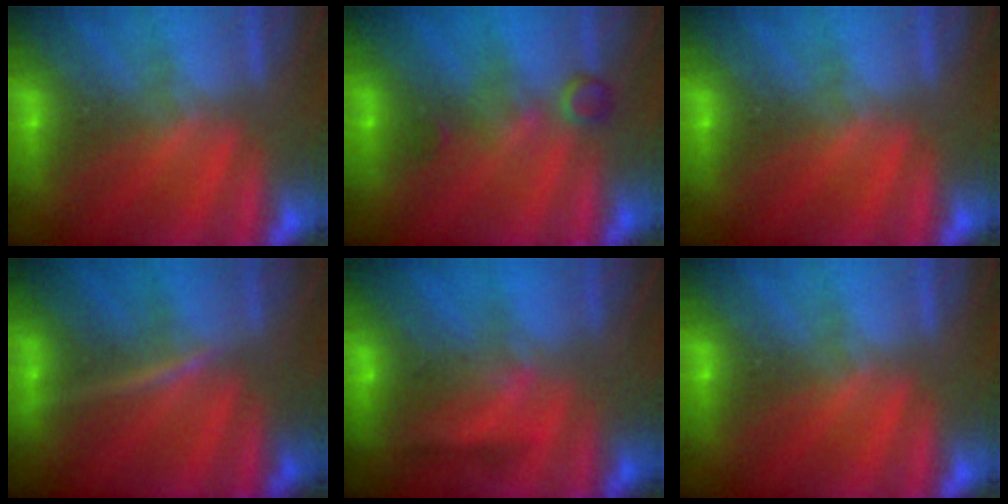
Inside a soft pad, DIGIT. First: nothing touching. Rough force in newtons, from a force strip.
{"total": 2.9}
{"total": 0.0}
{"total": 3.3}
{"total": 7.5}
{"total": 0.0}